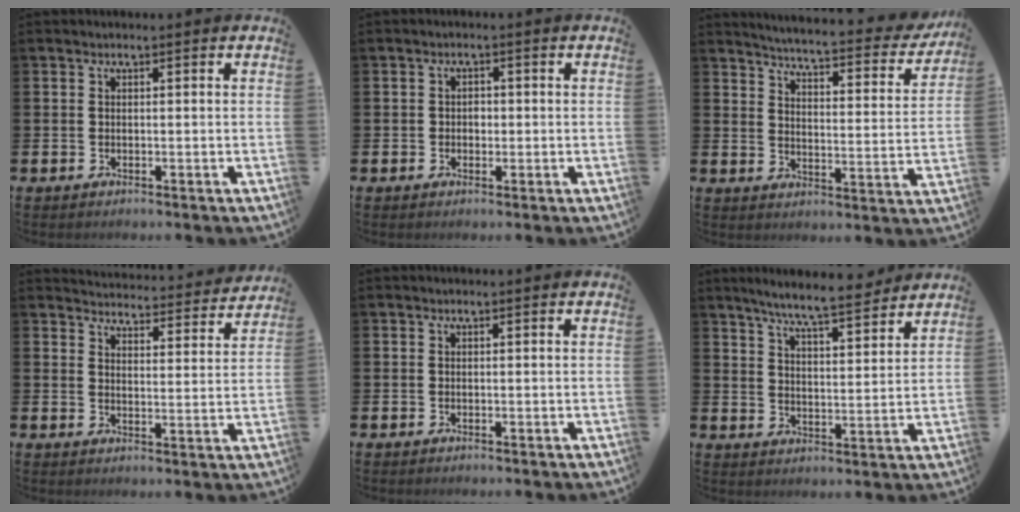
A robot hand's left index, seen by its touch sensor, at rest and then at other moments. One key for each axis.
{"total": 1.4, "fx": -0.2, "fy": 1.2, "fz": 0.7, "tx": -0.006, "ty": 0.004, "tz": -0.007}
{"total": 4.7, "fx": 4.4, "fy": 0.3, "fz": 1.5, "tx": -0.048, "ty": -0.042, "tz": 0.067}
{"total": 4.3, "fx": 4.2, "fy": 0.4, "fz": 0.3, "tx": -0.011, "ty": -0.042, "tz": 0.069}
{"total": 0.0}
{"total": 7.8, "fx": 7.1, "fy": 0.4, "fz": 3.1, "tx": -0.078, "ty": -0.040, "tz": 0.124}